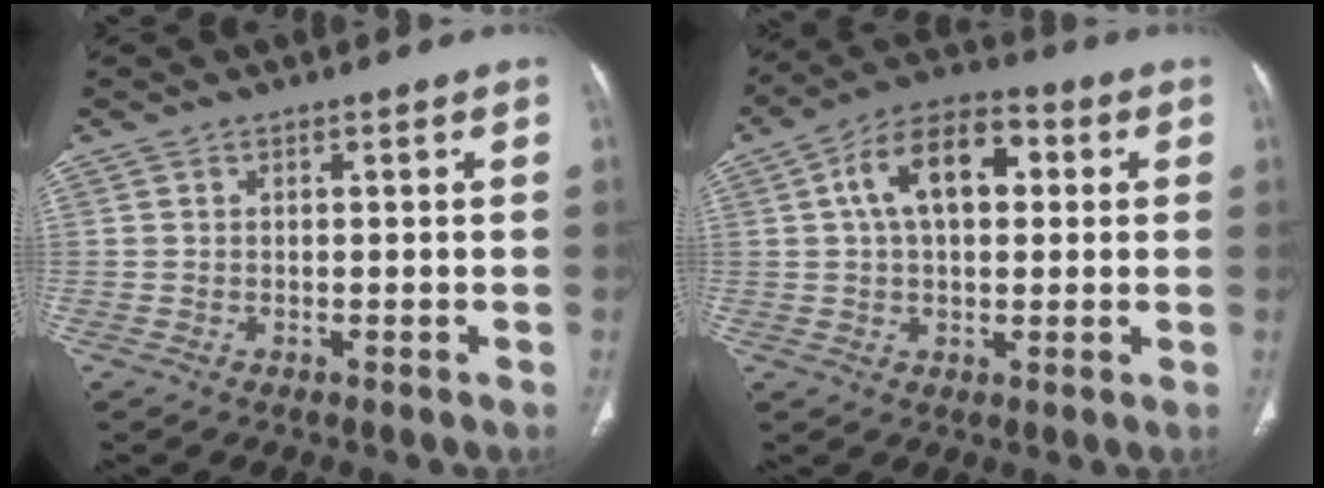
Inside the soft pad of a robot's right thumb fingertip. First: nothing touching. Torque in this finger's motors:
{"motor_torque": [0.99, 2.46, 1.26, -0.26, 0.07]}